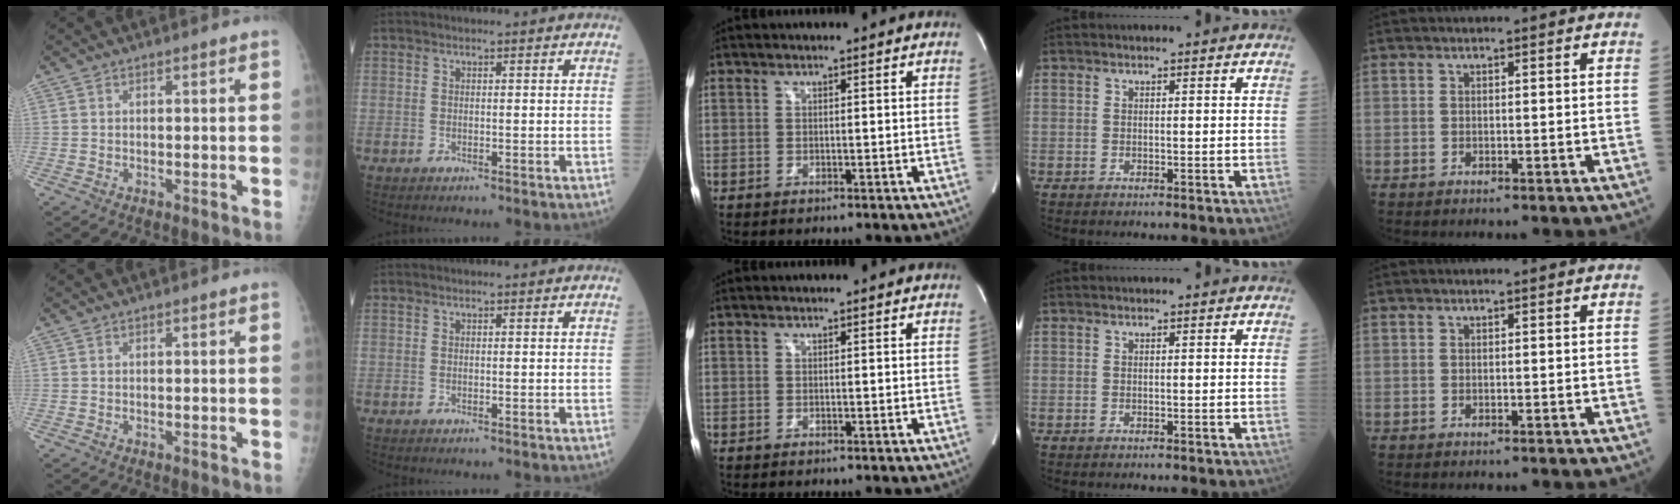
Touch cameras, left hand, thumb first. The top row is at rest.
{}